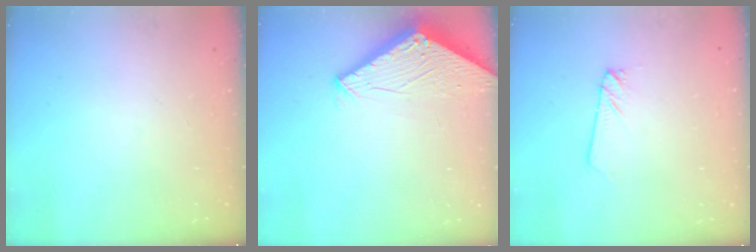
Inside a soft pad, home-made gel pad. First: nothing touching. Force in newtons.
{"total": 2.9, "press": 2.9, "slide": 0.2}
{"total": 1.4, "press": 1.4, "slide": 0.1}